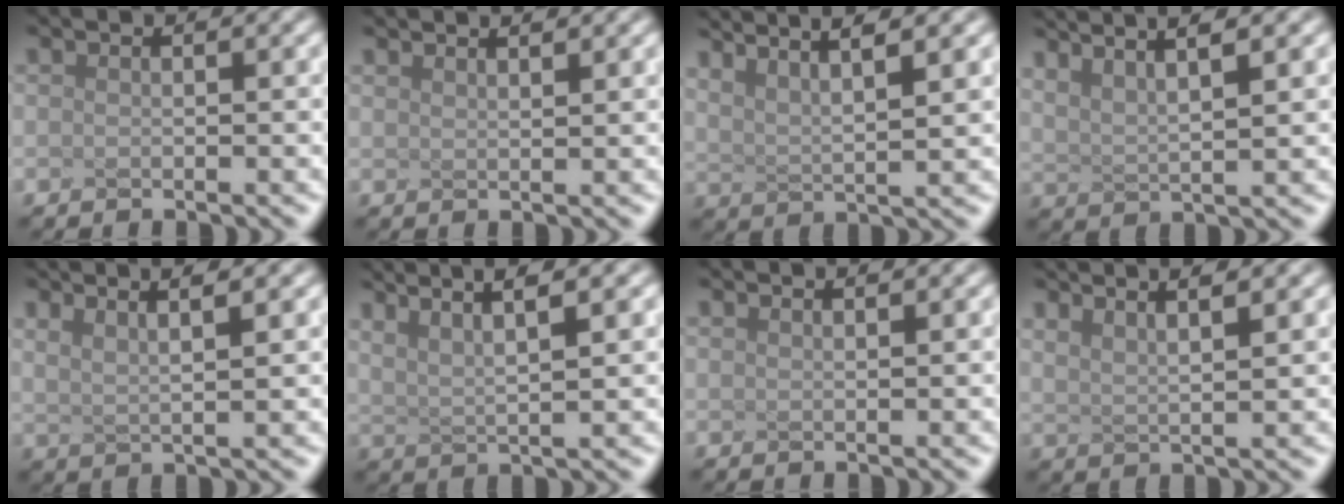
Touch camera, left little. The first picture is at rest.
{"total": 1.7, "force": [1.6, 0.2, 0.5], "torque": [0.000, 0.016, 0.018]}
{"total": 4.6, "force": [3.5, 0.0, 3.1], "torque": [-0.083, 0.017, 0.071]}
{"total": 4.6, "force": [3.2, 0.2, 3.3], "torque": [-0.085, 0.021, 0.064]}
{"total": 2.8, "force": [1.7, -0.2, 2.2], "torque": [-0.062, 0.012, 0.041]}
{"total": 3.8, "force": [2.2, -0.2, 3.1], "torque": [-0.088, 0.007, 0.064]}
{"total": 0.9, "force": [0.8, 0.2, 0.4], "torque": [0.001, 0.010, 0.006]}
{"total": 3.0, "force": [2.3, 0.0, 2.0], "torque": [-0.049, 0.018, 0.044]}